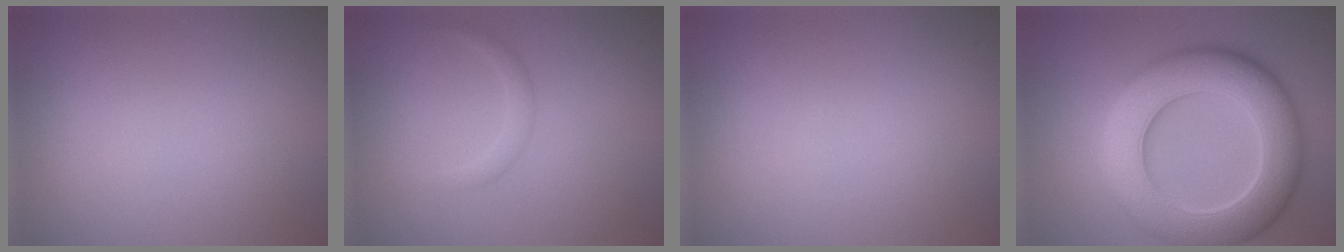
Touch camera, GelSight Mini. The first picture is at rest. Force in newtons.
{"total": 1.0, "press": 1.0, "slide": 0.1}
{"total": 0.0}
{"total": 10.1, "press": 10.0, "slide": 0.7}